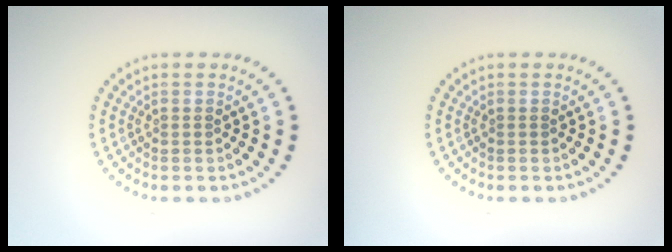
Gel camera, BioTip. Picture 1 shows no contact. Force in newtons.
{"total": 0.0}